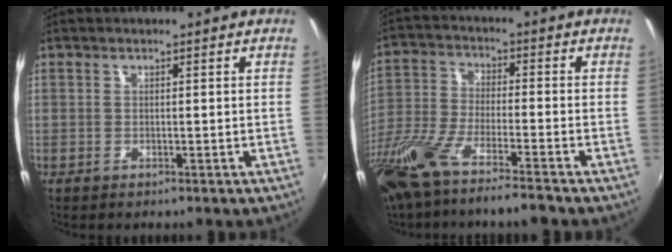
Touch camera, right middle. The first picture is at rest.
{"total": 15.3, "force": [-11.4, 1.9, 10.0], "torque": [-0.215, -0.051, -0.212]}